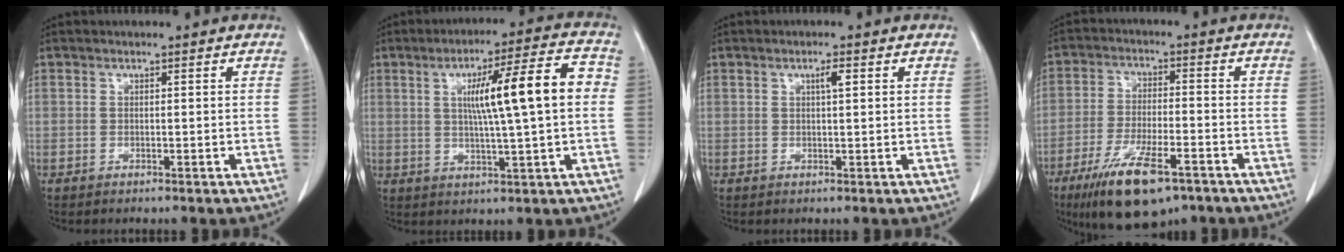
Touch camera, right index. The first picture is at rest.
{"total": 12.5, "force": [1.5, 0.5, 12.4], "torque": [-0.189, 0.019, 0.024]}
{"total": 1.7, "force": [0.6, 0.2, 1.5], "torque": [-0.029, 0.001, 0.010]}
{"total": 12.9, "force": [-8.1, 3.5, 9.4], "torque": [-0.173, -0.022, -0.133]}